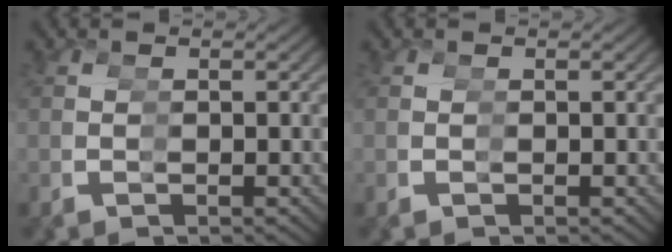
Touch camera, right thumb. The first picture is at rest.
{"total": 0.0}